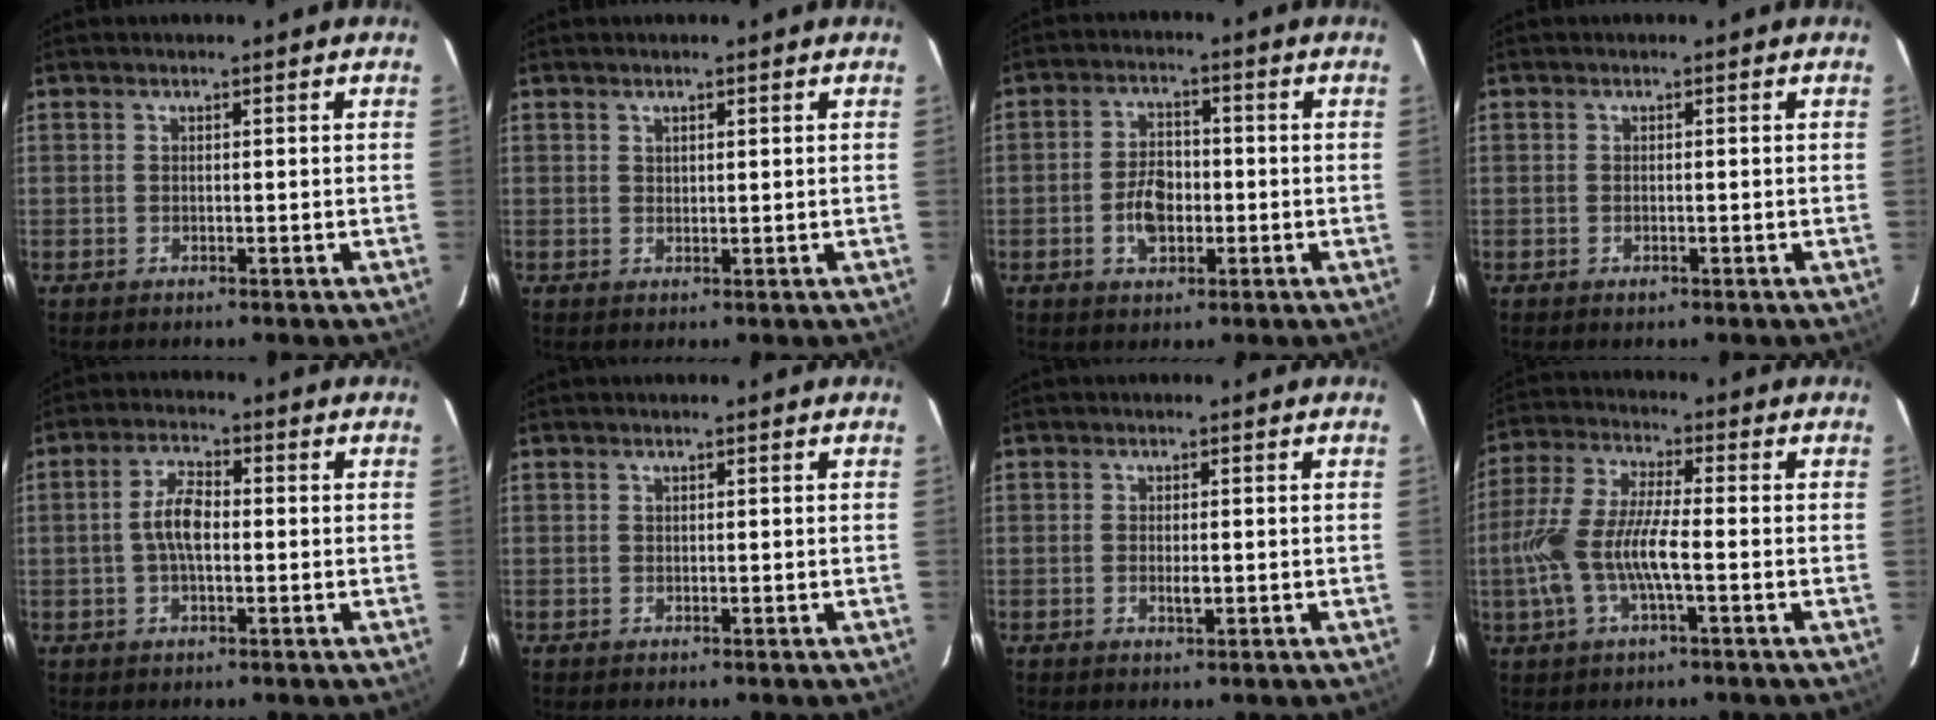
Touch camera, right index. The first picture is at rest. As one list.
[{"total": 1.1, "force": [0.8, 0.5, 0.4], "torque": [-0.004, 0.002, 0.015]}, {"total": 6.5, "force": [-1.6, 4.1, 4.9], "torque": [-0.093, 0.011, -0.023]}, {"total": 0.9, "force": [-0.4, 0.6, 0.5], "torque": [-0.008, 0.000, -0.006]}, {"total": 5.6, "force": [-0.4, 2.4, 5.0], "torque": [-0.101, 0.012, -0.007]}, {"total": 0.0}, {"total": 2.0, "force": [-0.4, 0.8, 1.7], "torque": [-0.031, -0.001, -0.007]}, {"total": 11.9, "force": [-2.7, 3.0, 11.1], "torque": [-0.243, 0.000, -0.052]}]